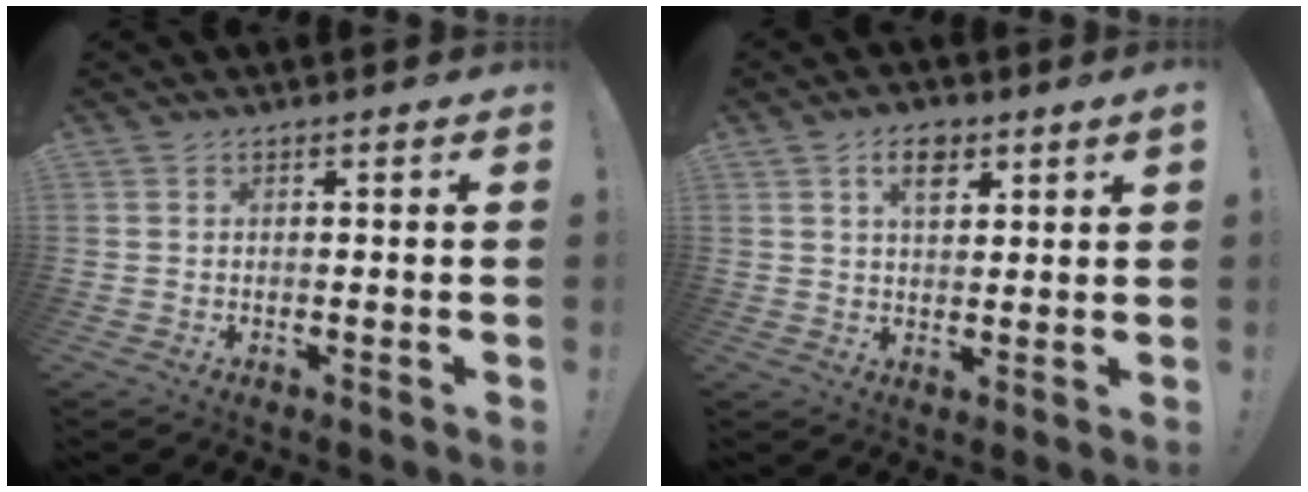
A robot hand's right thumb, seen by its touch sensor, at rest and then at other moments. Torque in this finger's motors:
{"motor_torque": [0.00, 0.00, 0.05, 0.04, 0.00]}